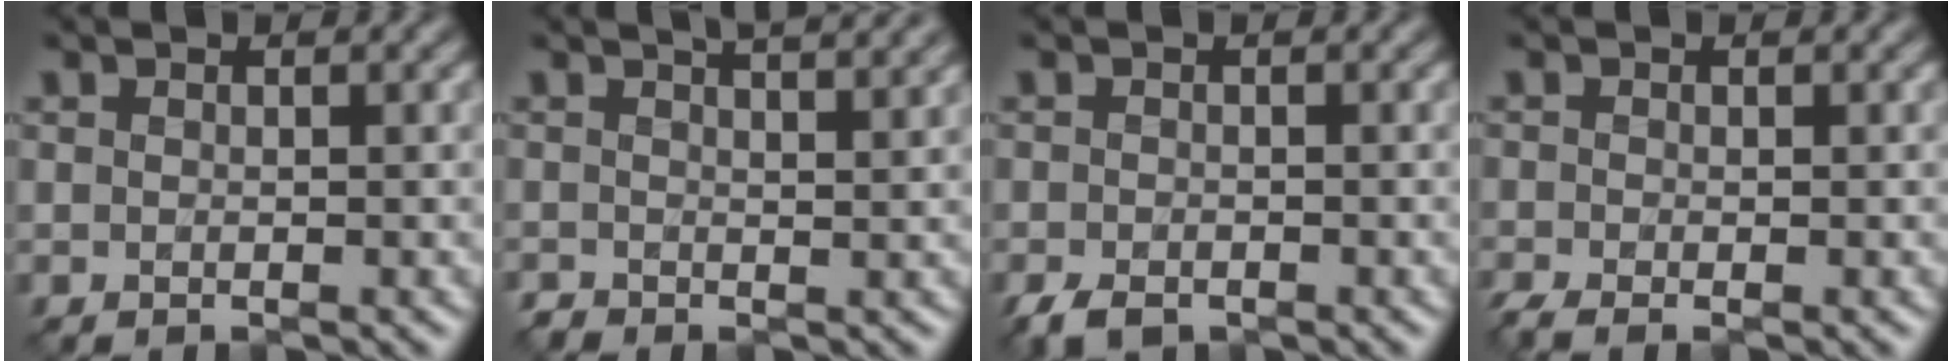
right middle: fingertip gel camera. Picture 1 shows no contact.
{"total": 3.3, "force": [1.7, 1.3, 2.5], "torque": [-0.017, 0.017, 0.002]}
{"total": 2.2, "force": [-1.5, 1.2, 1.2], "torque": [-0.023, -0.005, -0.032]}
{"total": 1.8, "force": [-1.4, 0.4, 1.2], "torque": [-0.026, -0.012, -0.035]}